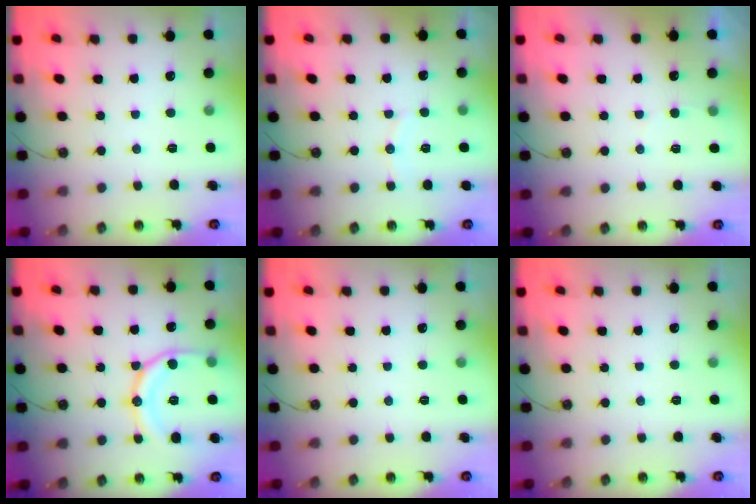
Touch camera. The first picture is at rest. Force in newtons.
{"total": 3.8, "press": 3.7, "slide": 0.8}
{"total": 3.0, "press": 2.9, "slide": 0.3}
{"total": 15.4, "press": 15.3, "slide": 1.6}
{"total": 0.0}
{"total": 0.0}